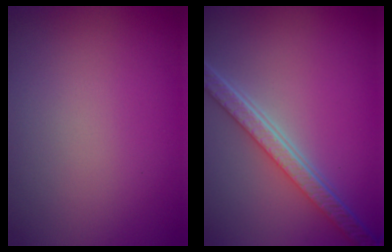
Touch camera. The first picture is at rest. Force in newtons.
{"total": 5.4, "press": 4.0, "slide": 3.6}